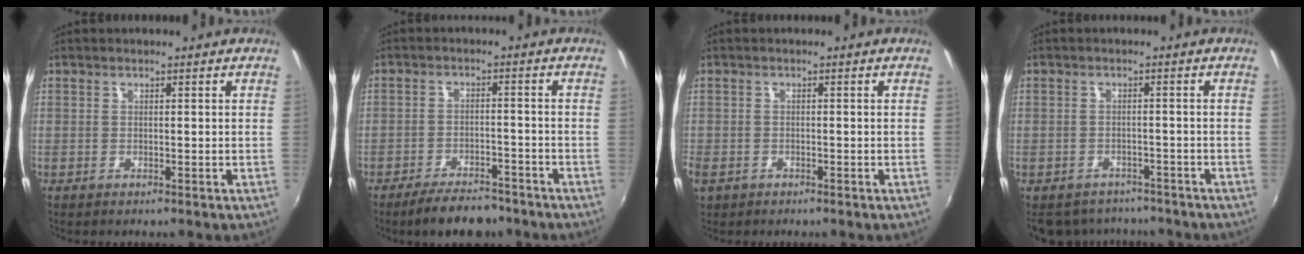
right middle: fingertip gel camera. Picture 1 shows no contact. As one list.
[{"total": 8.7, "force": [-7.2, 3.2, 3.8], "torque": [-0.087, 0.005, -0.104]}, {"total": 4.5, "force": [-2.3, 3.3, 2.1], "torque": [-0.056, -0.005, -0.040]}, {"total": 9.6, "force": [-8.2, 4.3, 2.7], "torque": [-0.066, 0.000, -0.110]}]